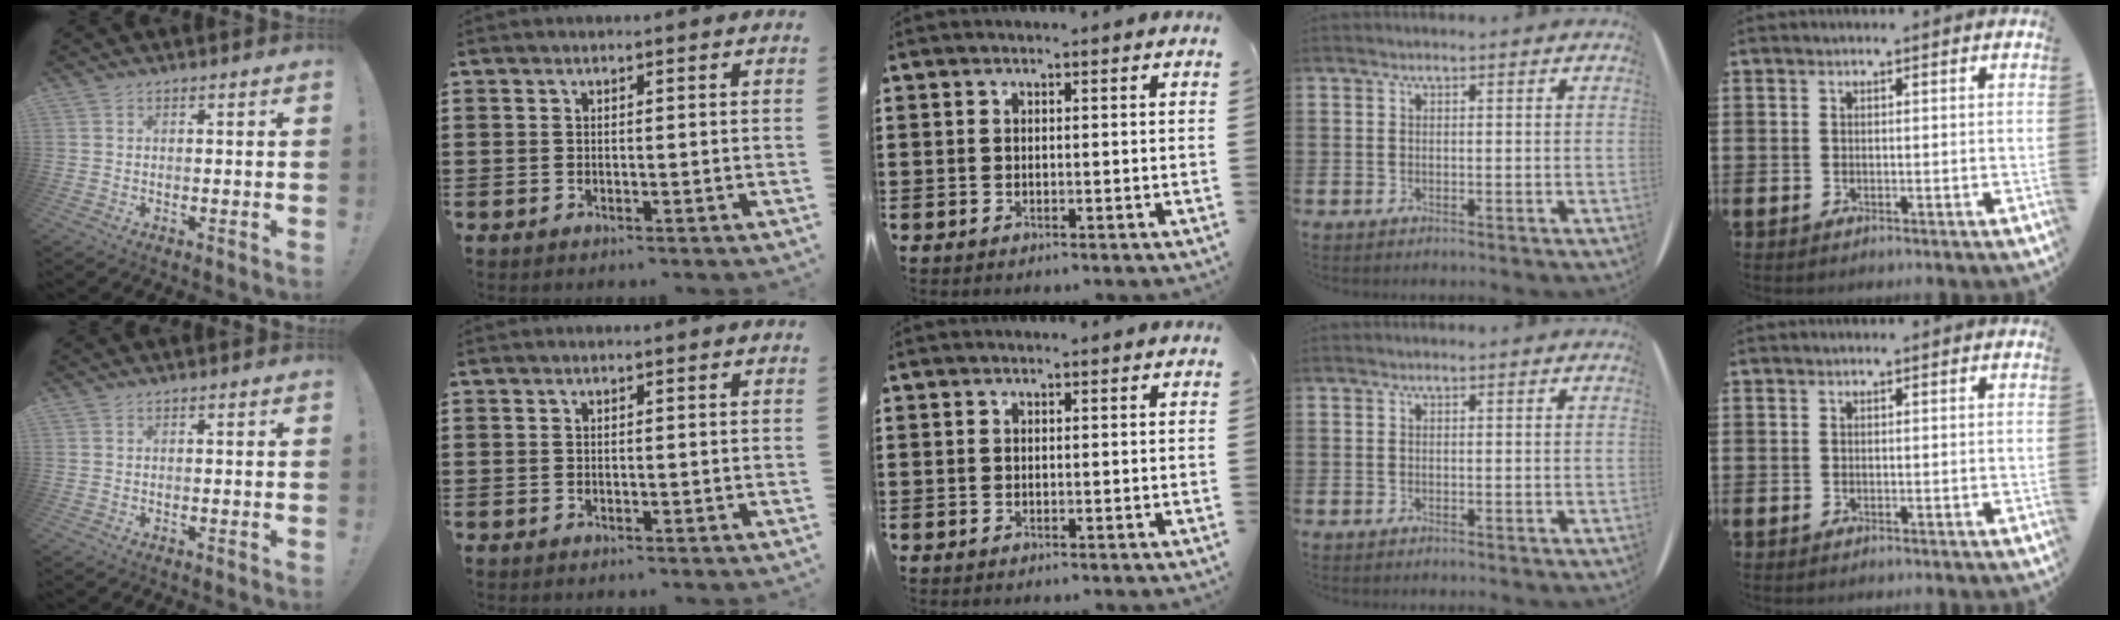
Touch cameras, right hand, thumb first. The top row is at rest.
{}